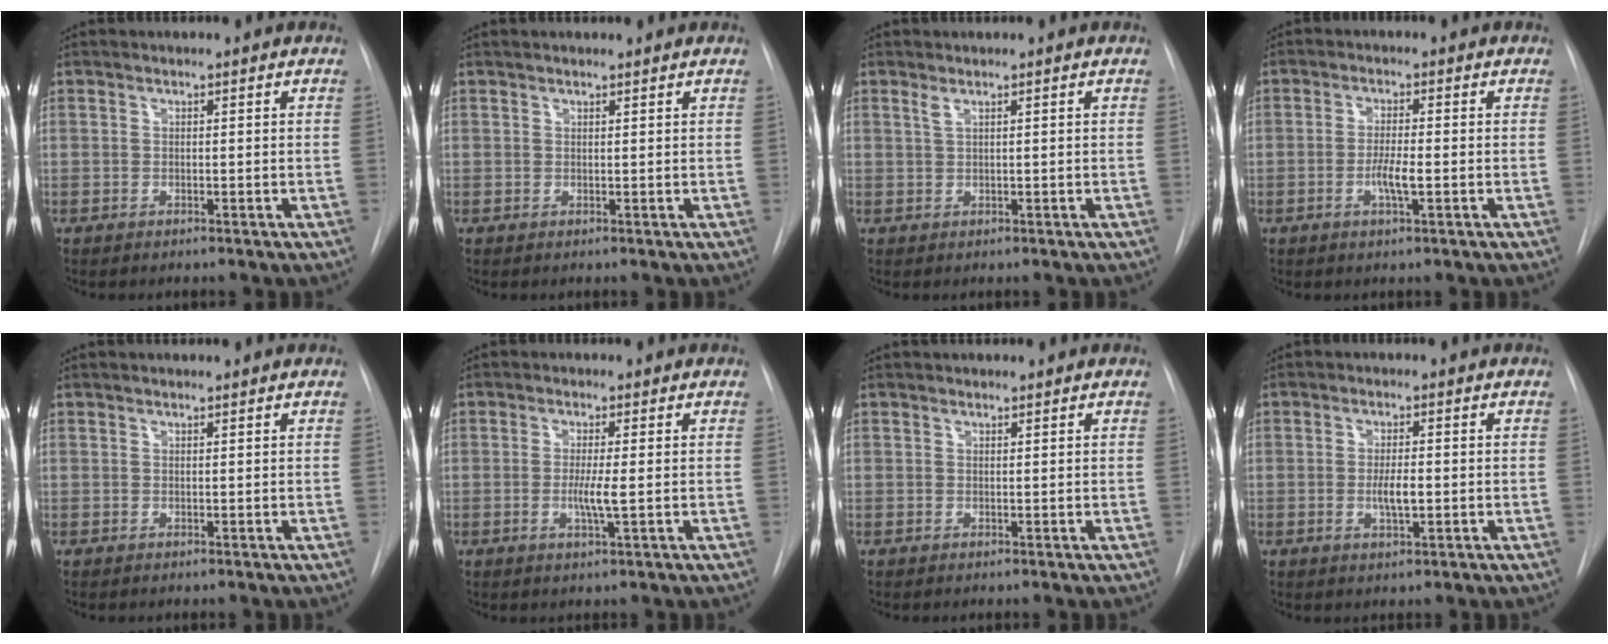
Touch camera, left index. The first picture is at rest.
{"total": 2.8, "force": [2.6, 0.3, 0.9], "torque": [-0.012, 0.019, 0.032]}
{"total": 1.0, "force": [0.6, 0.0, 0.8], "torque": [-0.023, 0.002, 0.015]}
{"total": 3.4, "force": [-1.3, 0.3, 3.1], "torque": [-0.063, -0.009, -0.024]}
{"total": 1.8, "force": [1.7, 0.1, 0.5], "torque": [-0.007, 0.015, 0.021]}
{"total": 3.1, "force": [-0.6, -0.2, 3.0], "torque": [-0.064, -0.013, -0.011]}
{"total": 1.1, "force": [1.0, 0.3, 0.2], "torque": [-0.006, 0.010, 0.015]}
{"total": 3.2, "force": [-0.7, 0.8, 3.0], "torque": [-0.057, -0.008, -0.010]}